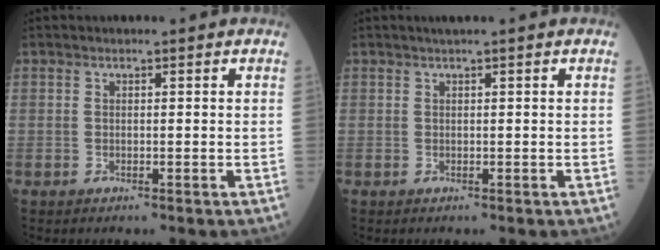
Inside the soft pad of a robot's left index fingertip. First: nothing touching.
{"total": 0.9, "force": [0.6, -0.2, 0.6], "torque": [-0.014, 0.004, 0.015]}